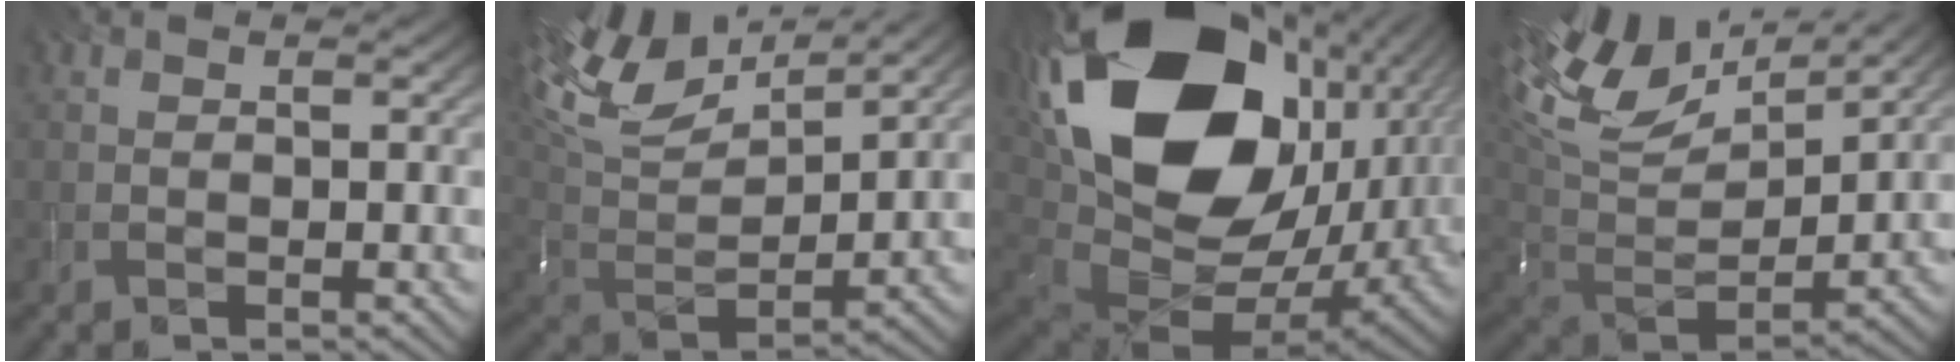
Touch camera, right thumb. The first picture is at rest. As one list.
[{"total": 14.3, "force": [8.7, 6.4, 9.4], "torque": [-0.238, 0.049, 0.156]}, {"total": 23.4, "force": [6.3, 15.2, 16.6], "torque": [-0.383, -0.008, 0.131]}, {"total": 15.4, "force": [8.5, 7.5, 10.4], "torque": [-0.254, 0.046, 0.149]}]